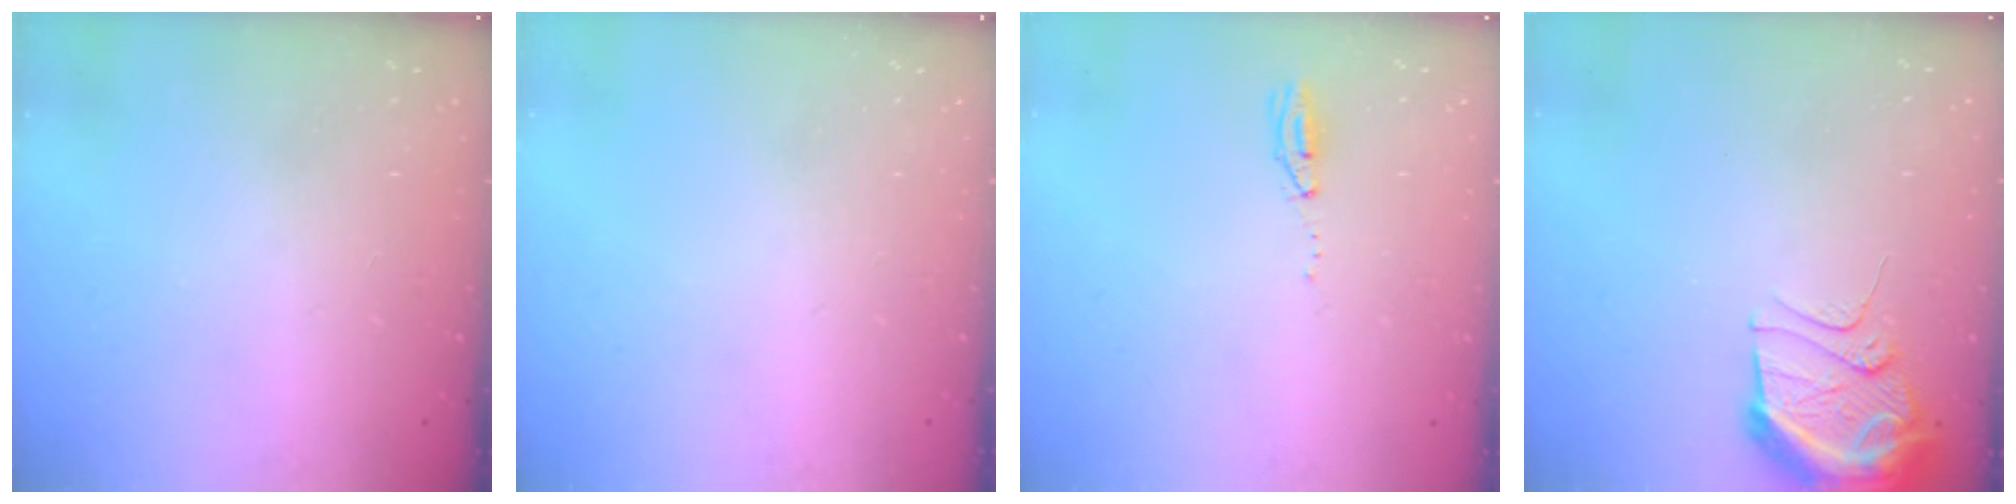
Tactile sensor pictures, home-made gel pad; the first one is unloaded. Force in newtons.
{"total": 0.0}
{"total": 3.5, "press": 2.9, "slide": 2.0}
{"total": 11.0, "press": 11.0, "slide": 0.9}